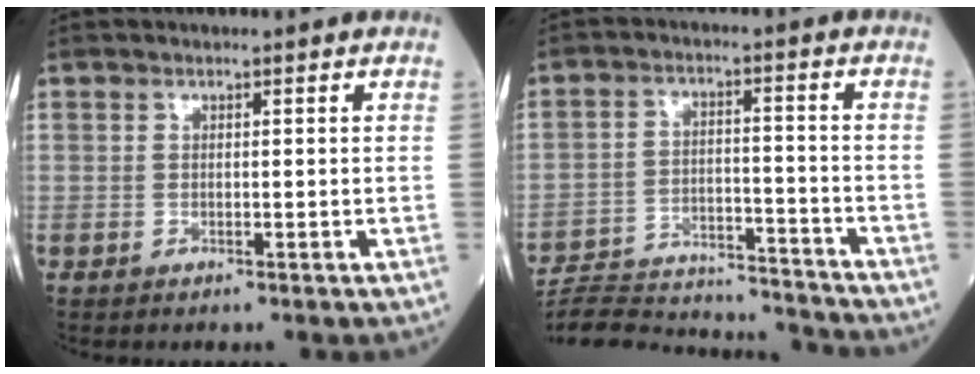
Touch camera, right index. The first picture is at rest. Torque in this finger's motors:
{"motor_torque": [-0.51, -0.38, -0.98, -0.21]}